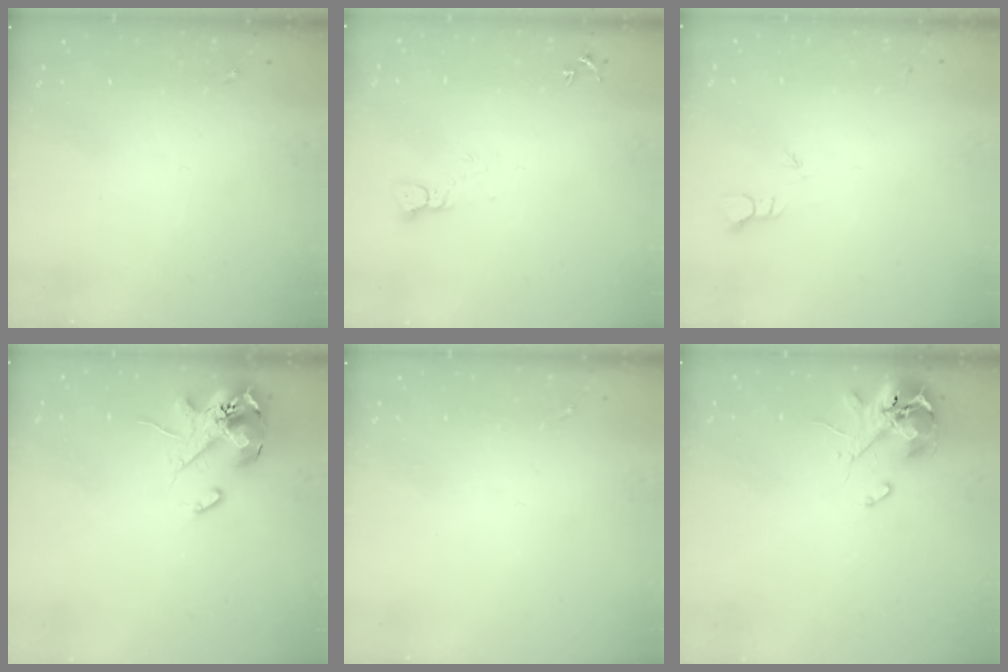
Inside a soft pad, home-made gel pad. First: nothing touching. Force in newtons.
{"total": 2.6, "press": 2.6, "slide": 0.1}
{"total": 1.8, "press": 1.8, "slide": 0.0}
{"total": 14.7, "press": 14.5, "slide": 2.1}
{"total": 0.0}
{"total": 10.7, "press": 10.6, "slide": 1.6}